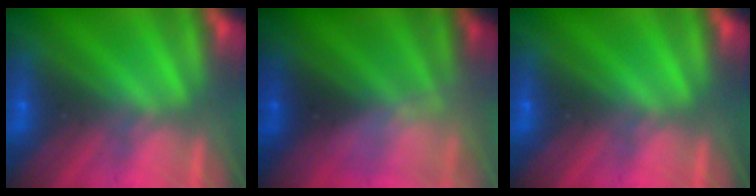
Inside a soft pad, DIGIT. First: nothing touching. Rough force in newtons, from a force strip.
{"total": 2.3}
{"total": 0.0}